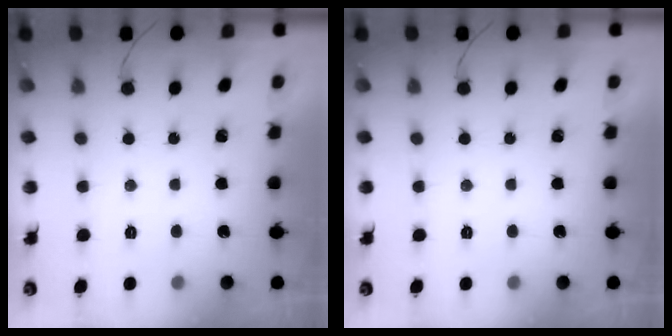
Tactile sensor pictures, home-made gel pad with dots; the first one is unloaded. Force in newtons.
{"total": 0.0}